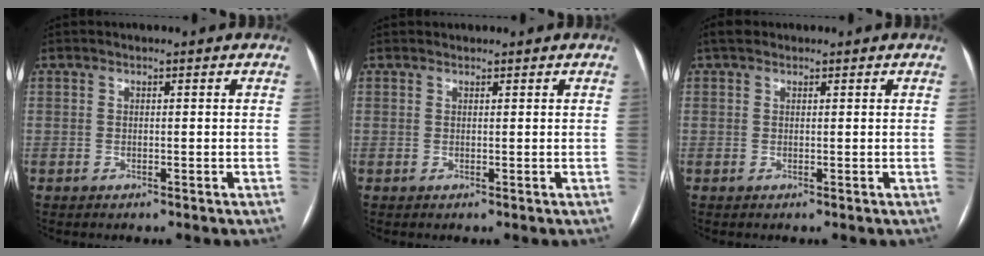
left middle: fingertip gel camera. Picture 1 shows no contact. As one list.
[{"total": 0.7, "force": [0.7, 0.3, 0.0], "torque": [-0.003, 0.010, 0.013]}, {"total": 1.6, "force": [1.2, 1.0, 0.6], "torque": [-0.014, 0.018, 0.018]}]